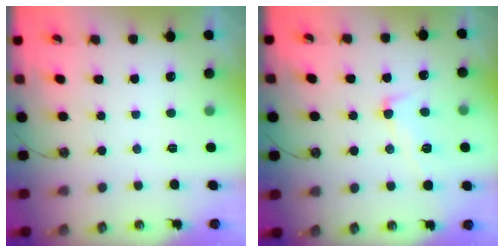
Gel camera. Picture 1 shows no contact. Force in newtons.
{"total": 2.1, "press": 1.8, "slide": 1.1}